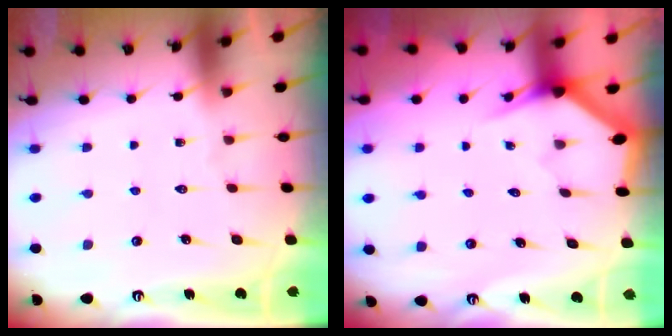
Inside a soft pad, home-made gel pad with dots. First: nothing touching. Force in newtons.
{"total": 3.1, "press": 3.1, "slide": 0.2}